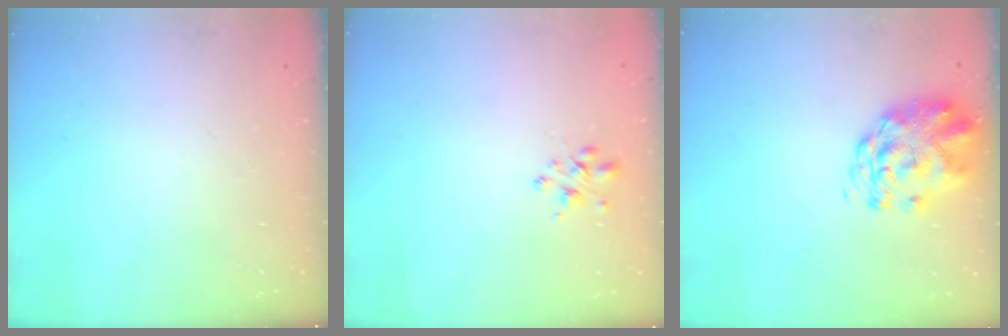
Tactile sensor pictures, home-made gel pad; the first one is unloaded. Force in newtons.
{"total": 2.6, "press": 2.6, "slide": 0.4}
{"total": 2.9, "press": 2.7, "slide": 1.0}